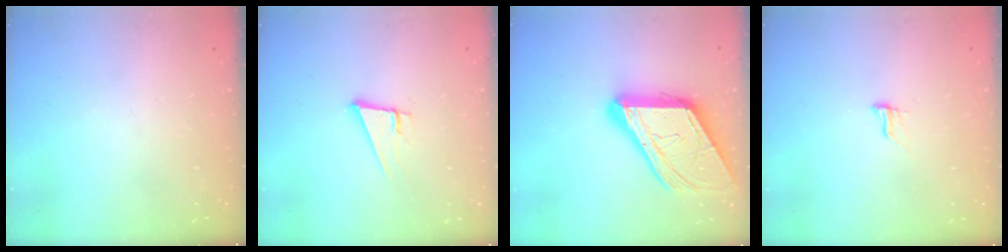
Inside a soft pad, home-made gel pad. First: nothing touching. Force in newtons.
{"total": 8.4, "press": 8.0, "slide": 2.5}
{"total": 20.1, "press": 20.1, "slide": 1.8}
{"total": 6.3, "press": 6.0, "slide": 1.8}